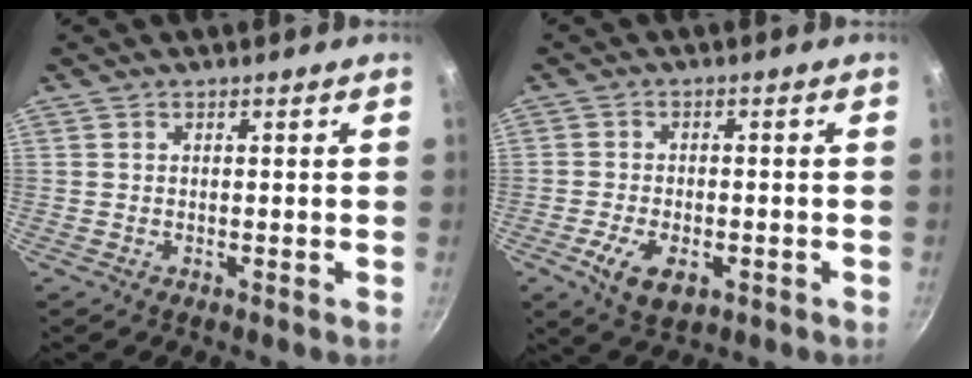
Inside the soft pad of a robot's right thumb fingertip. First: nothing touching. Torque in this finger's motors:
{"motor_torque": [-0.32, 0.38, 0.28, 0.11, 0.06]}